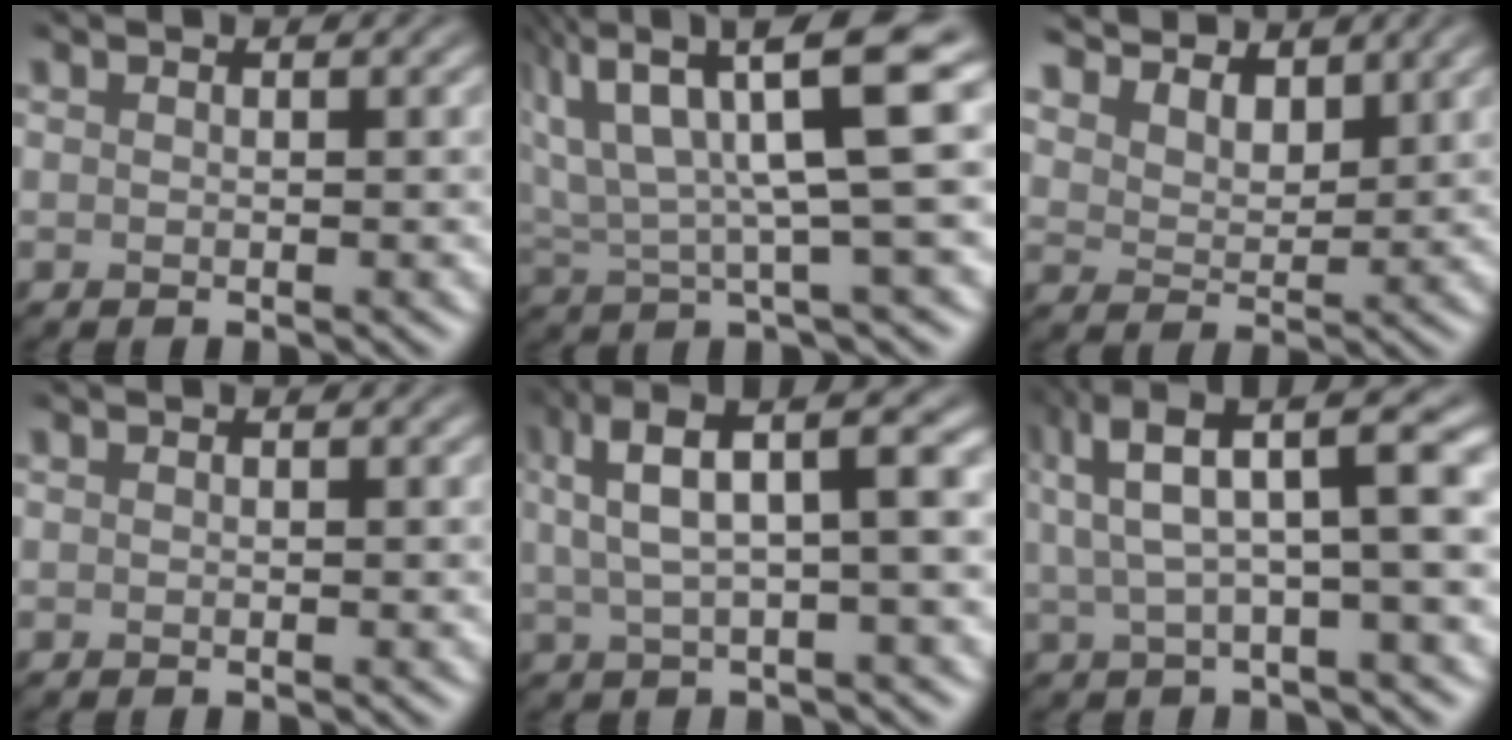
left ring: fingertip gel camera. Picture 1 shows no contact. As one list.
[{"total": 10.0, "force": [3.8, 2.1, 9.0], "torque": [-0.166, 0.024, 0.068]}, {"total": 4.5, "force": [3.8, 2.0, 1.4], "torque": [-0.043, -0.013, 0.068]}, {"total": 0.0}, {"total": 8.1, "force": [2.2, 2.6, 7.3], "torque": [-0.115, 0.031, 0.033]}, {"total": 8.8, "force": [2.8, 2.4, 8.0], "torque": [-0.130, 0.036, 0.046]}]